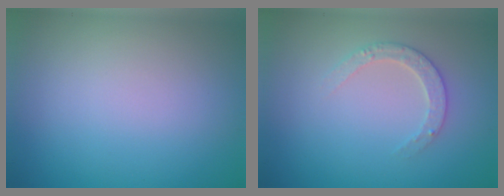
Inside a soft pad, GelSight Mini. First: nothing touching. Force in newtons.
{"total": 2.1, "press": 2.1, "slide": 0.3}